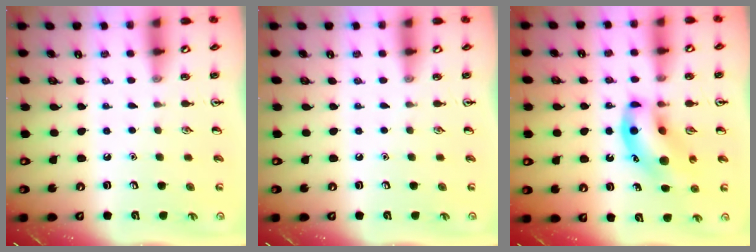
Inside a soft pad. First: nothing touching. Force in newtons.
{"total": 0.0}
{"total": 11.1, "press": 10.8, "slide": 2.6}